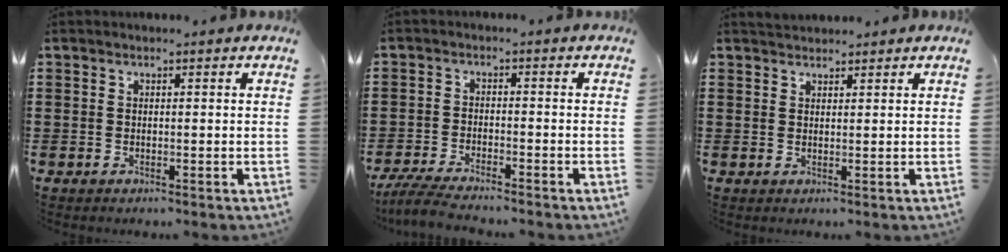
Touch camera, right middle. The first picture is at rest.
{"total": 4.6, "force": [-4.2, 0.3, 1.8], "torque": [-0.050, -0.013, -0.086]}
{"total": 1.7, "force": [1.6, 0.2, -0.1], "torque": [-0.003, 0.003, 0.033]}